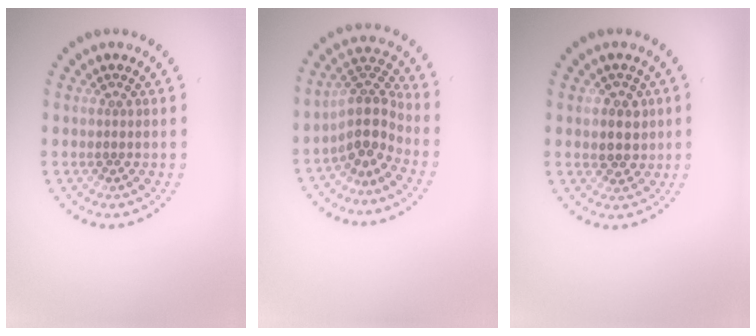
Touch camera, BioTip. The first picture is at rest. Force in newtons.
{"total": 3.8, "press": 2.8, "slide": 2.6}
{"total": 2.7, "press": 2.7, "slide": 0.6}